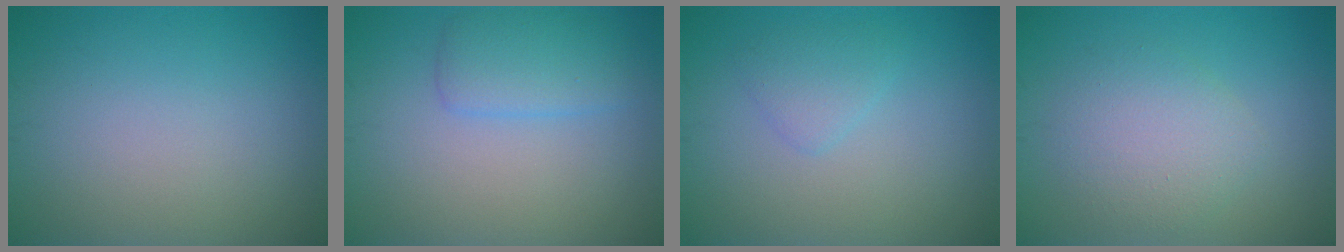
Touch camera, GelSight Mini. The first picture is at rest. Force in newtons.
{"total": 2.8, "press": 2.8, "slide": 0.2}
{"total": 1.7, "press": 1.7, "slide": 0.1}
{"total": 3.4, "press": 3.4, "slide": 0.3}